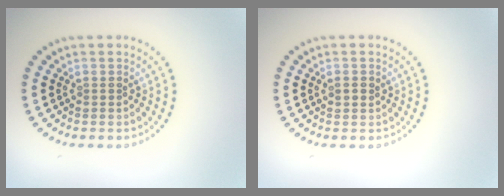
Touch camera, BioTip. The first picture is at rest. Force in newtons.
{"total": 1.1, "press": 1.0, "slide": 0.5}